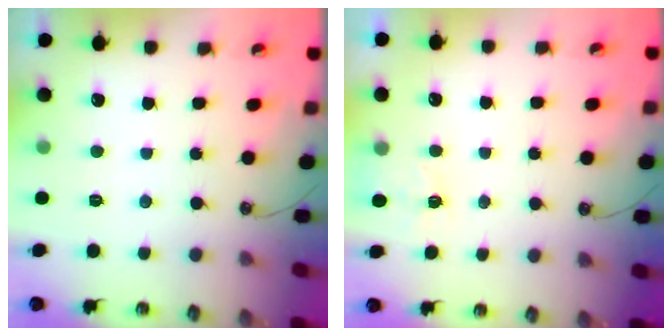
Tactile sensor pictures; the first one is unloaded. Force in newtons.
{"total": 3.3, "press": 3.2, "slide": 0.5}